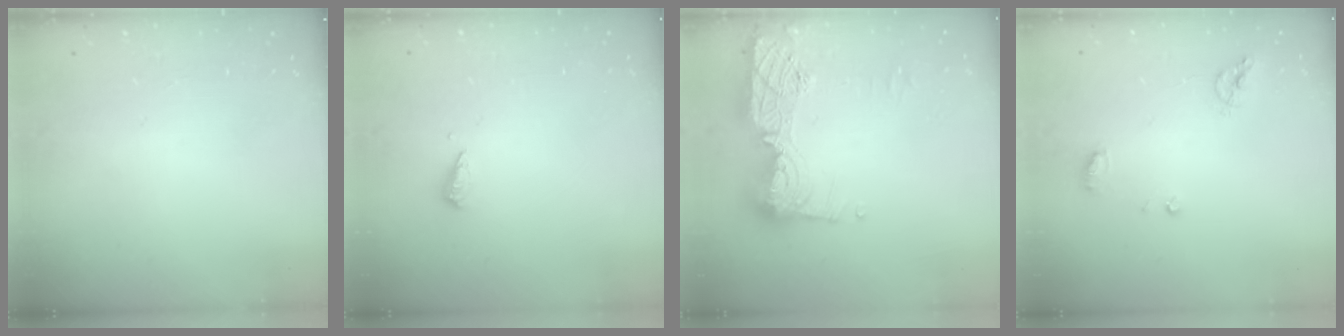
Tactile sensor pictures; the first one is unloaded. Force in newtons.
{"total": 3.1, "press": 3.1, "slide": 0.2}
{"total": 16.5, "press": 16.4, "slide": 1.2}
{"total": 7.5, "press": 7.4, "slide": 0.9}